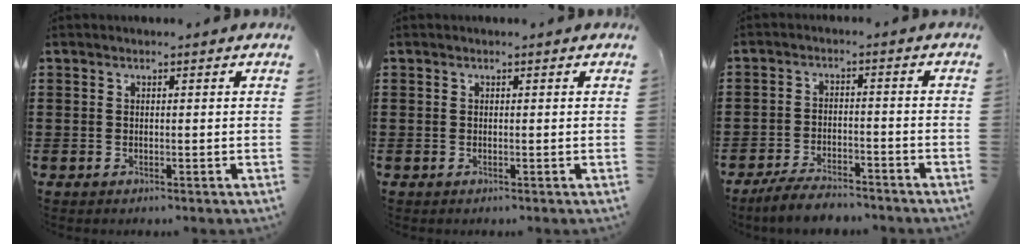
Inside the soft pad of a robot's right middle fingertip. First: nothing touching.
{"total": 0.0}
{"total": 4.7, "force": [-4.4, 0.9, 1.1], "torque": [-0.025, 0.007, -0.091]}